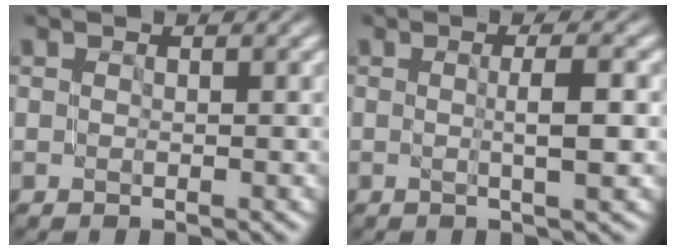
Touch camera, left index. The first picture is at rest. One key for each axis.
{"total": 3.0, "fx": 0.1, "fy": 0.5, "fz": 3.0, "tx": -0.044, "ty": 0.003, "tz": -0.002}